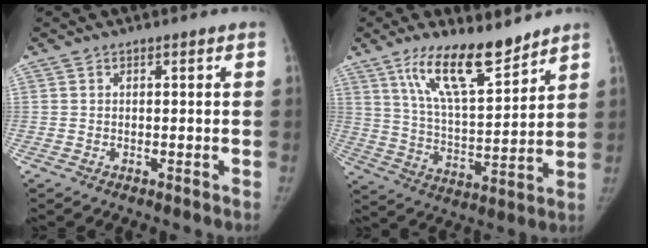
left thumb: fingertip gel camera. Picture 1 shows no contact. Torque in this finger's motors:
{"motor_torque": [0.13, 0.18, 0.24, -0.07, 0.31]}